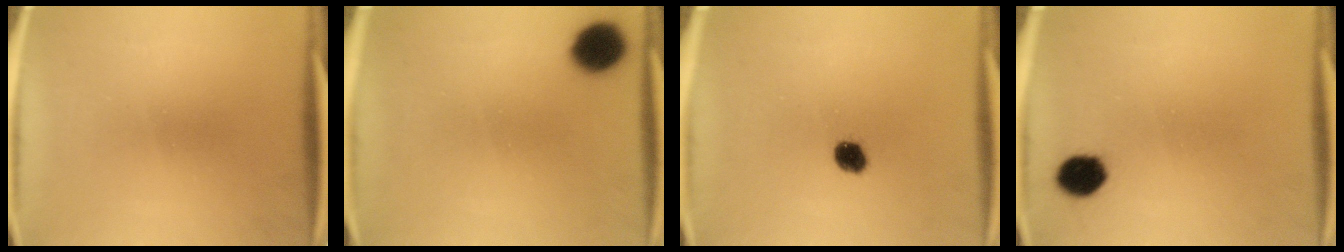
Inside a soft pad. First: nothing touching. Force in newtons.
{"total": 9.3}
{"total": 4.0}
{"total": 5.8}